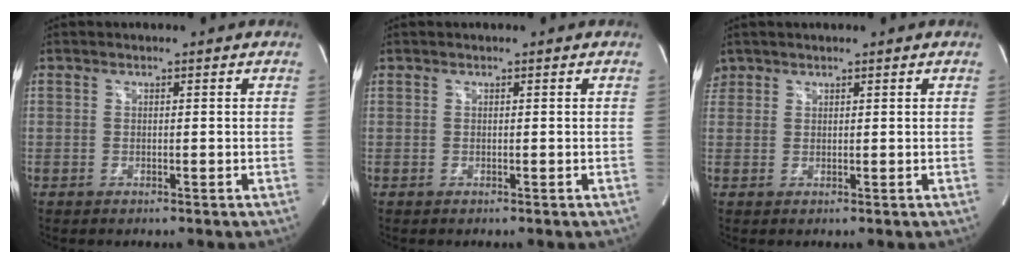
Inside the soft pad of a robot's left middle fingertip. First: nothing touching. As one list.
[{"total": 0.0}, {"total": 2.1, "force": [1.5, 1.4, 0.0], "torque": [0.002, 0.014, 0.030]}]